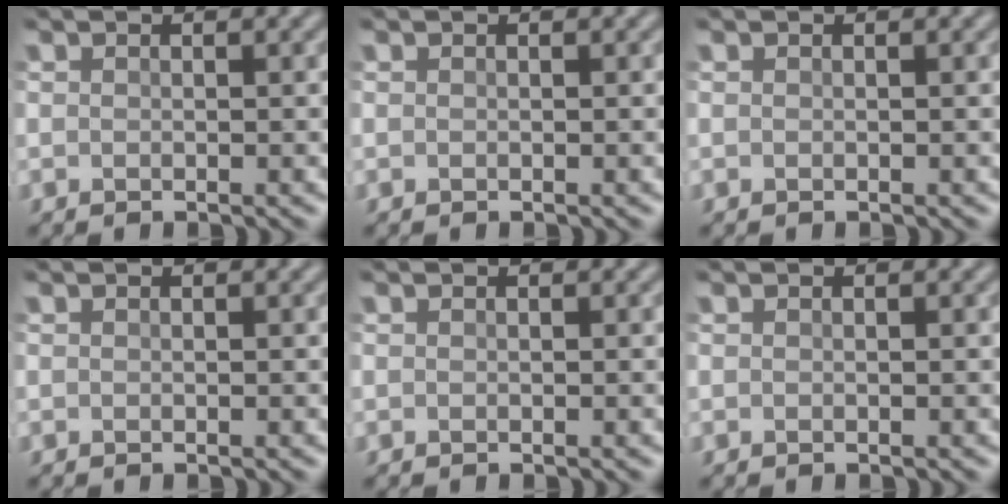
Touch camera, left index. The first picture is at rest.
{"total": 0.0}
{"total": 0.0}
{"total": 0.0}
{"total": 0.0}
{"total": 0.0}